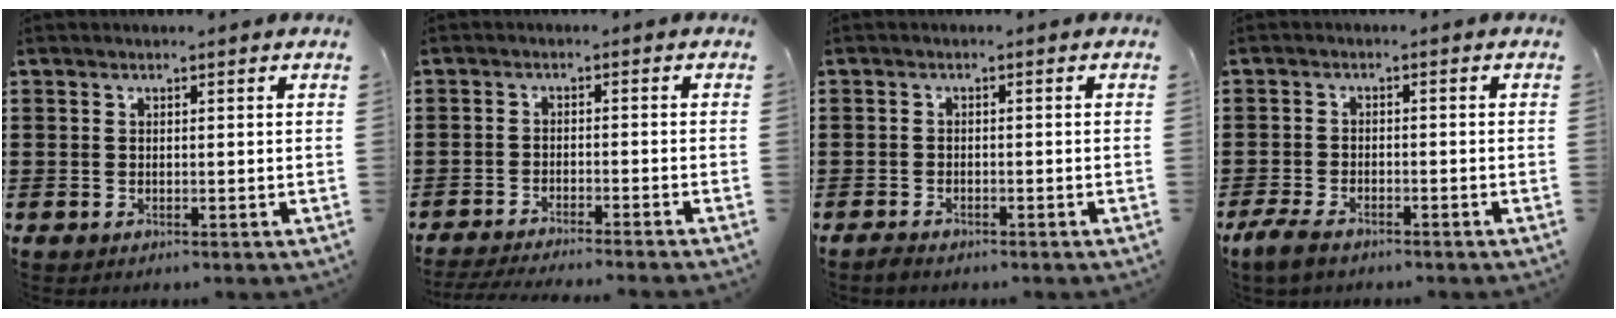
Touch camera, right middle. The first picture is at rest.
{"total": 2.9, "force": [-2.8, -0.3, 0.8], "torque": [-0.019, -0.006, -0.057]}
{"total": 1.1, "force": [-1.0, 0.4, 0.2], "torque": [-0.007, 0.000, -0.022]}
{"total": 3.0, "force": [-2.3, 1.1, 1.6], "torque": [-0.049, 0.000, -0.051]}